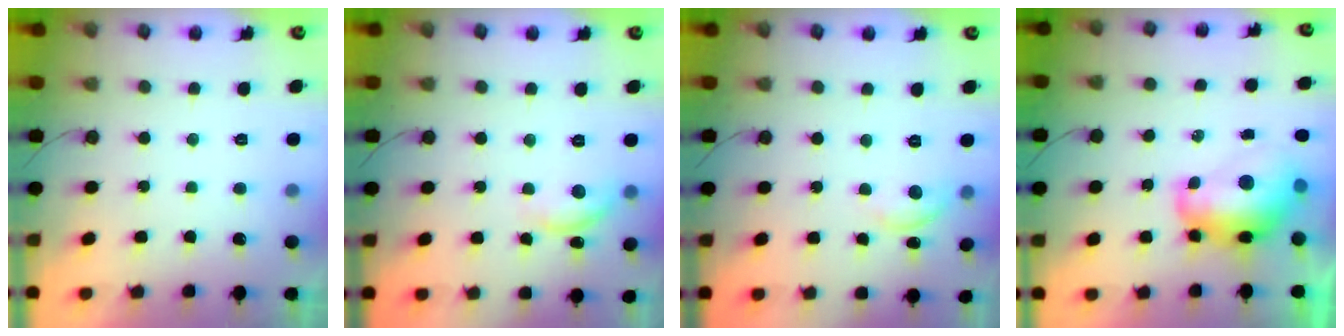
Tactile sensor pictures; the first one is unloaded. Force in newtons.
{"total": 9.5, "press": 9.5, "slide": 0.7}
{"total": 6.9, "press": 6.9, "slide": 0.6}
{"total": 11.4, "press": 11.3, "slide": 1.3}